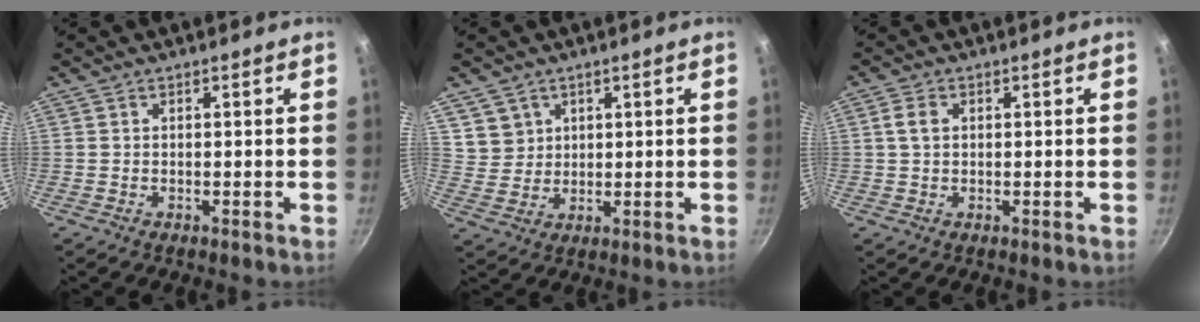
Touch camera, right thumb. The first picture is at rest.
{"total": 5.0, "force": [2.6, 4.3, 0.6], "torque": [0.017, 0.000, 0.053]}
{"total": 2.8, "force": [0.6, 2.0, 1.9], "torque": [-0.032, 0.005, 0.008]}